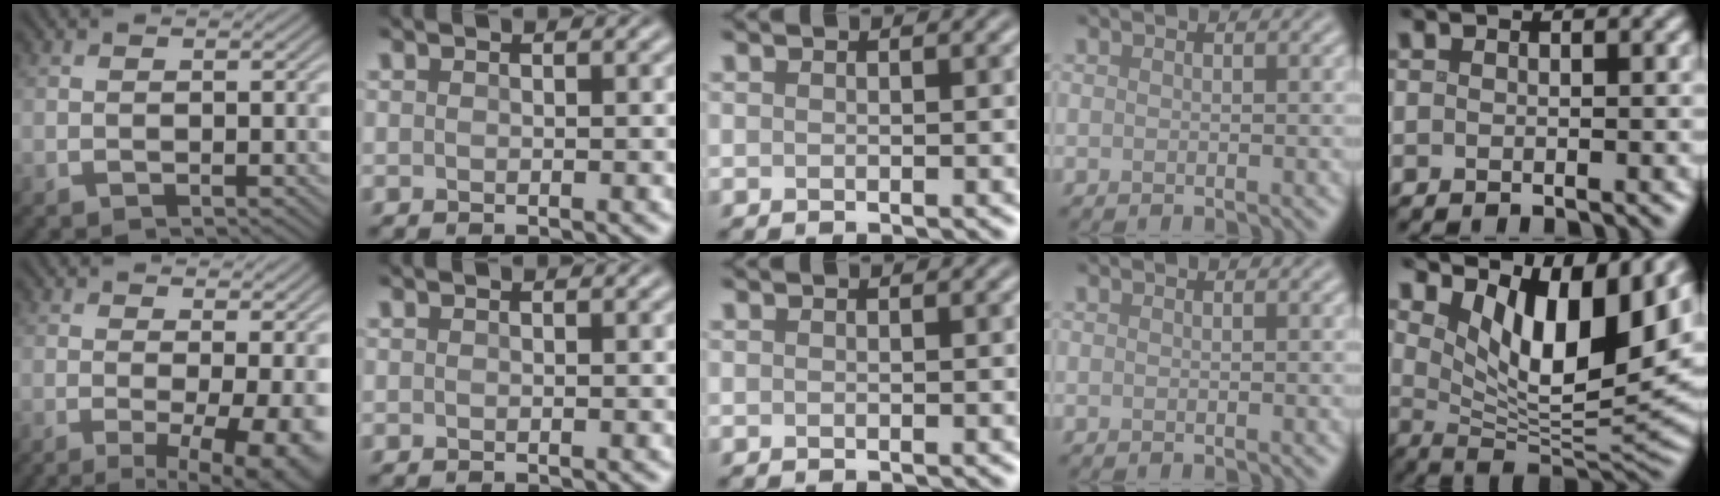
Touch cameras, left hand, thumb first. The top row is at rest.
{"thumb": {"total": 8.4, "force": [-1.0, 2.3, 8.1], "torque": [-0.113, -0.007, -0.008]}, "little": {"total": 10.1, "force": [4.1, 4.2, 8.2], "torque": [-0.133, -0.015, 0.072]}}